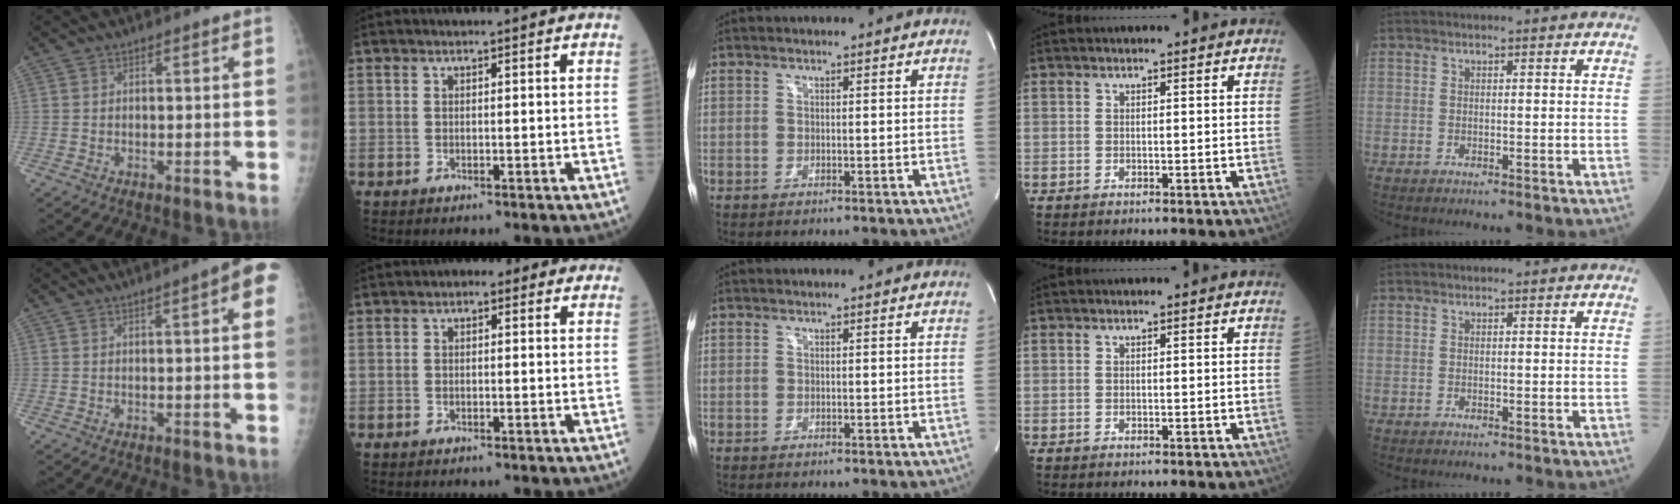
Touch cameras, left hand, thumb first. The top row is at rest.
{"thumb": {"total": 6.9, "force": [2.4, 1.2, 6.4], "torque": [-0.068, 0.005, 0.022]}, "index": {"total": 2.3, "force": [0.6, 1.4, 1.7], "torque": [-0.015, 0.015, -0.006]}}